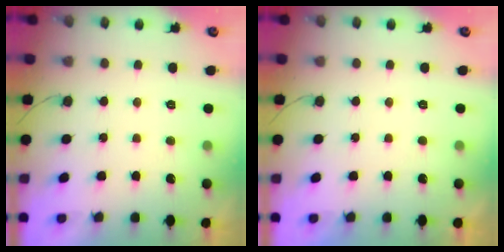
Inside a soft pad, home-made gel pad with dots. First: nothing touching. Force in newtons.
{"total": 0.0}